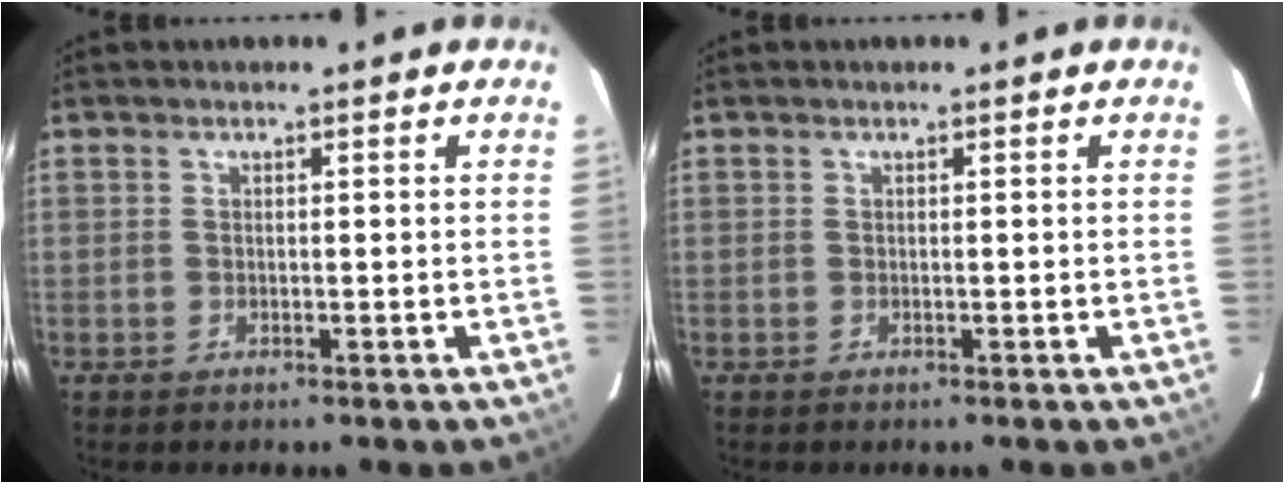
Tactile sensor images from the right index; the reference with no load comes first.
{"total": 0.0}